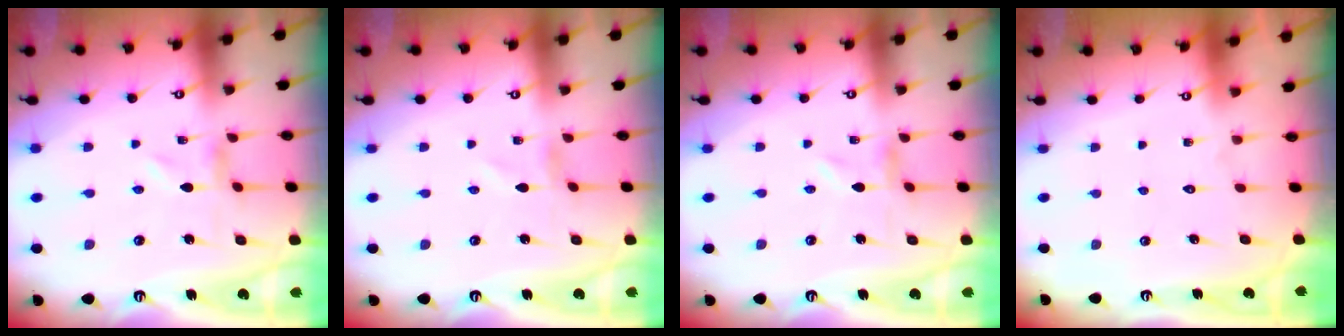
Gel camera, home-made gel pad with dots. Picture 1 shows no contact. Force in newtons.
{"total": 0.8, "press": 0.8, "slide": 0.1}
{"total": 0.0}
{"total": 1.7, "press": 1.7, "slide": 0.1}